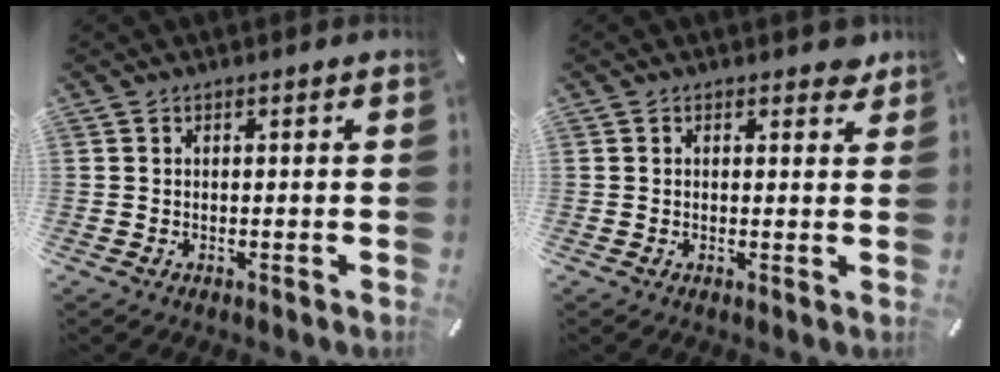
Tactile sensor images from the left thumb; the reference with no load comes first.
{"total": 1.9, "force": [1.3, 1.1, 0.8], "torque": [0.005, -0.005, 0.019]}